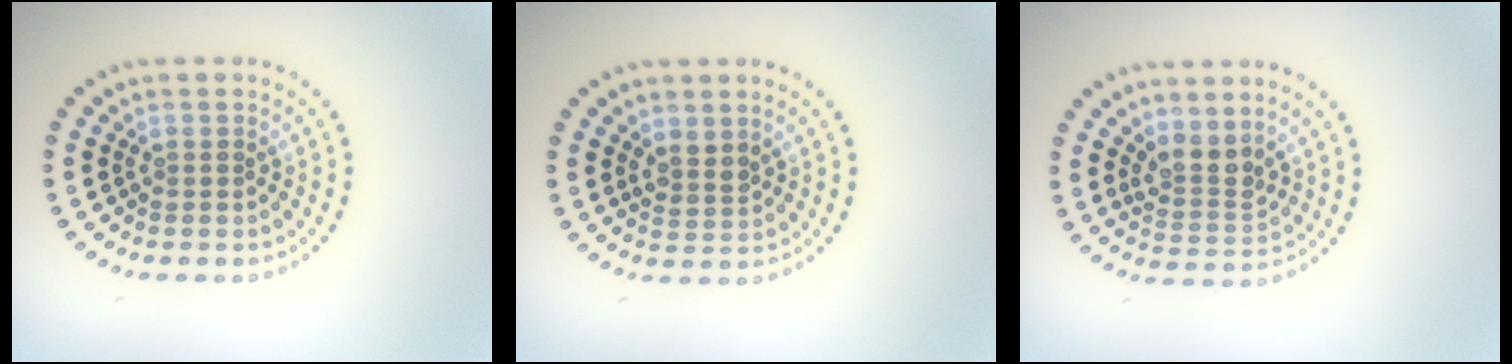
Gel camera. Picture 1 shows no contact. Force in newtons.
{"total": 1.6, "press": 1.3, "slide": 0.9}
{"total": 2.5, "press": 1.9, "slide": 1.6}